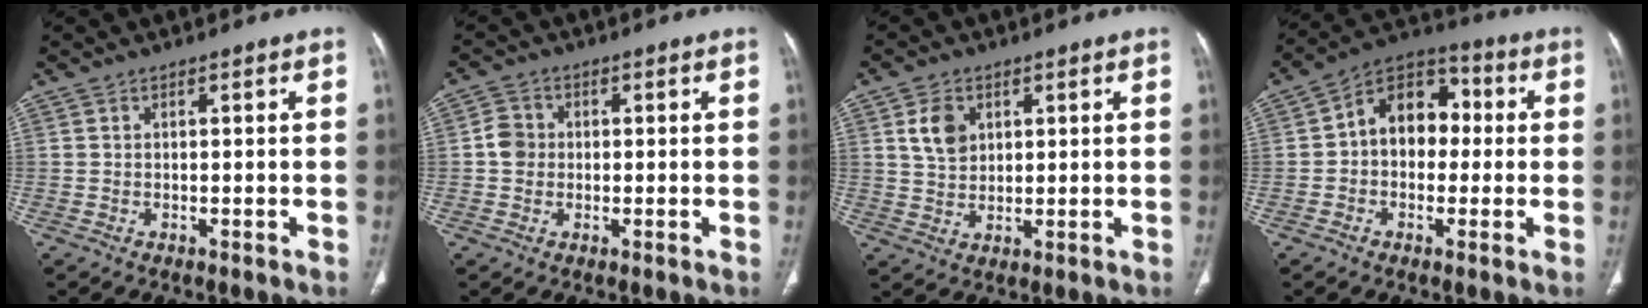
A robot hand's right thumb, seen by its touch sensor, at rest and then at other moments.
{"total": 3.6, "force": [-0.1, 3.2, 1.6], "torque": [-0.018, 0.008, -0.008]}
{"total": 5.7, "force": [2.2, 4.1, 3.3], "torque": [-0.044, -0.011, 0.044]}
{"total": 12.0, "force": [0.7, 8.7, 8.2], "torque": [-0.086, 0.036, -0.003]}